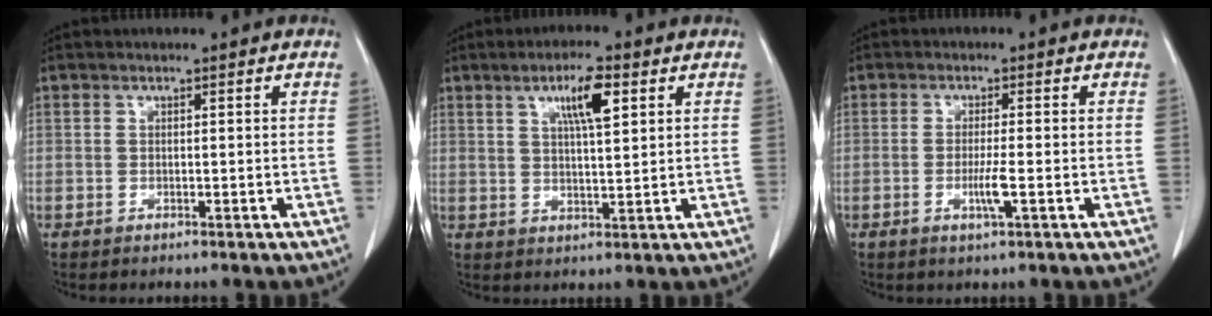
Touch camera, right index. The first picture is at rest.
{"total": 6.6, "force": [3.0, 1.1, 5.8], "torque": [-0.101, 0.003, 0.050]}
{"total": 3.3, "force": [-1.0, -0.1, 3.1], "torque": [-0.060, -0.006, -0.020]}